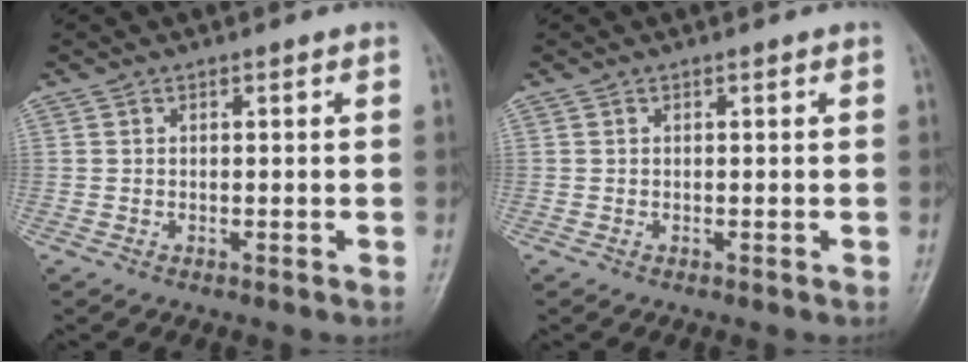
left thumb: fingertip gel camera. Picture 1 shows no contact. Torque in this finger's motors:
{"motor_torque": [0.00, 0.00, -0.03, 0.03, 0.00]}